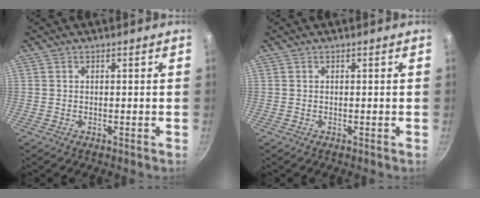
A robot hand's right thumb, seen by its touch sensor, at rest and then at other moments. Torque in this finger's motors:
{"motor_torque": [0.00, 0.00, 0.00, 0.00, 0.00]}